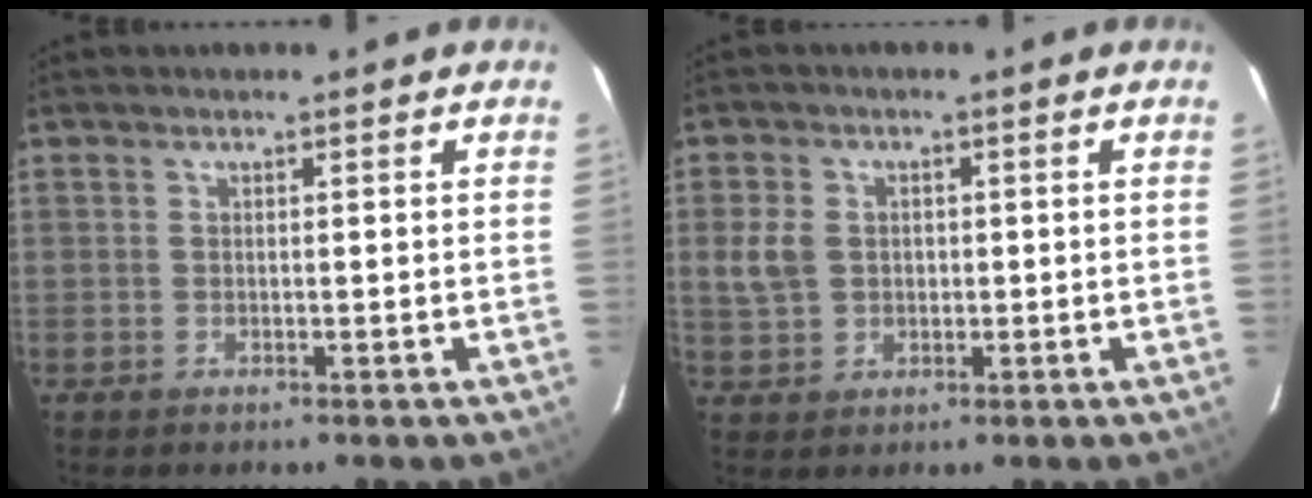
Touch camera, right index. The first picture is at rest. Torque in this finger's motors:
{"motor_torque": [0.60, 0.01, 0.37, 0.07]}